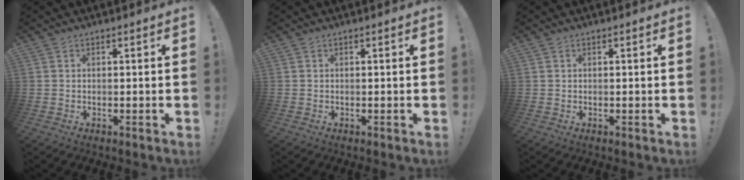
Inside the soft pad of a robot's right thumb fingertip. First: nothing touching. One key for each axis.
{"total": 0.0}
{"total": 0.0}